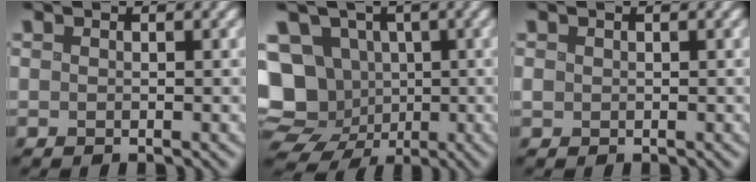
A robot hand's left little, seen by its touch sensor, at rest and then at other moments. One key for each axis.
{"total": 12.9, "fx": -2.9, "fy": 11.7, "fz": 4.6, "tx": -0.106, "ty": 0.004, "tz": -0.065}
{"total": 0.6, "fx": 0.1, "fy": 0.6, "fz": 0.2, "tx": -0.004, "ty": -0.001, "tz": 0.002}